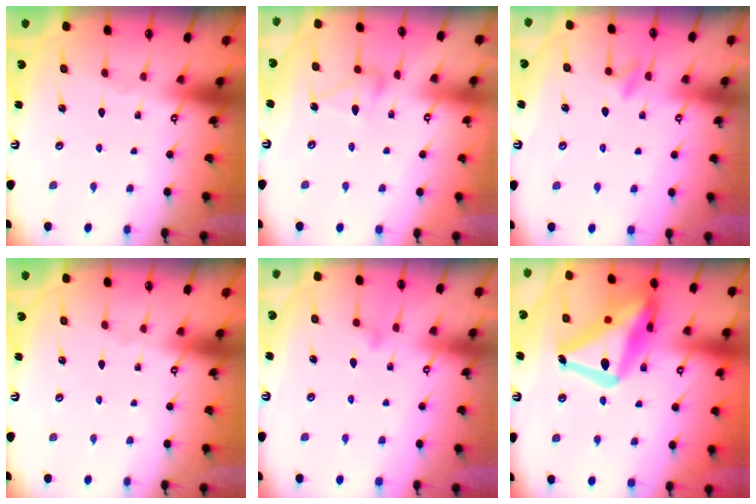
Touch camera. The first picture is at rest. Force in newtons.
{"total": 8.5, "press": 8.5, "slide": 0.4}
{"total": 5.5, "press": 5.5, "slide": 1.0}
{"total": 0.0}
{"total": 7.3, "press": 7.2, "slide": 0.6}
{"total": 24.9, "press": 24.8, "slide": 2.1}